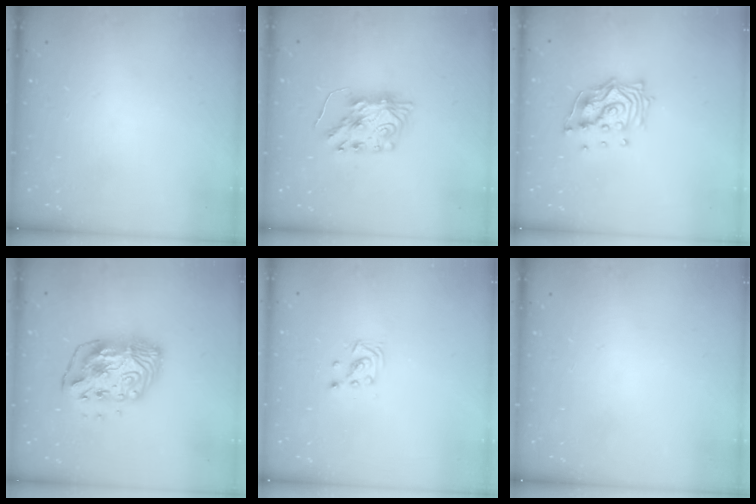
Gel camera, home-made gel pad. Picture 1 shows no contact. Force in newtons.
{"total": 8.4, "press": 8.4, "slide": 0.5}
{"total": 13.3, "press": 13.3, "slide": 1.2}
{"total": 13.7, "press": 13.7, "slide": 1.0}
{"total": 3.6, "press": 3.6, "slide": 0.3}
{"total": 0.0}